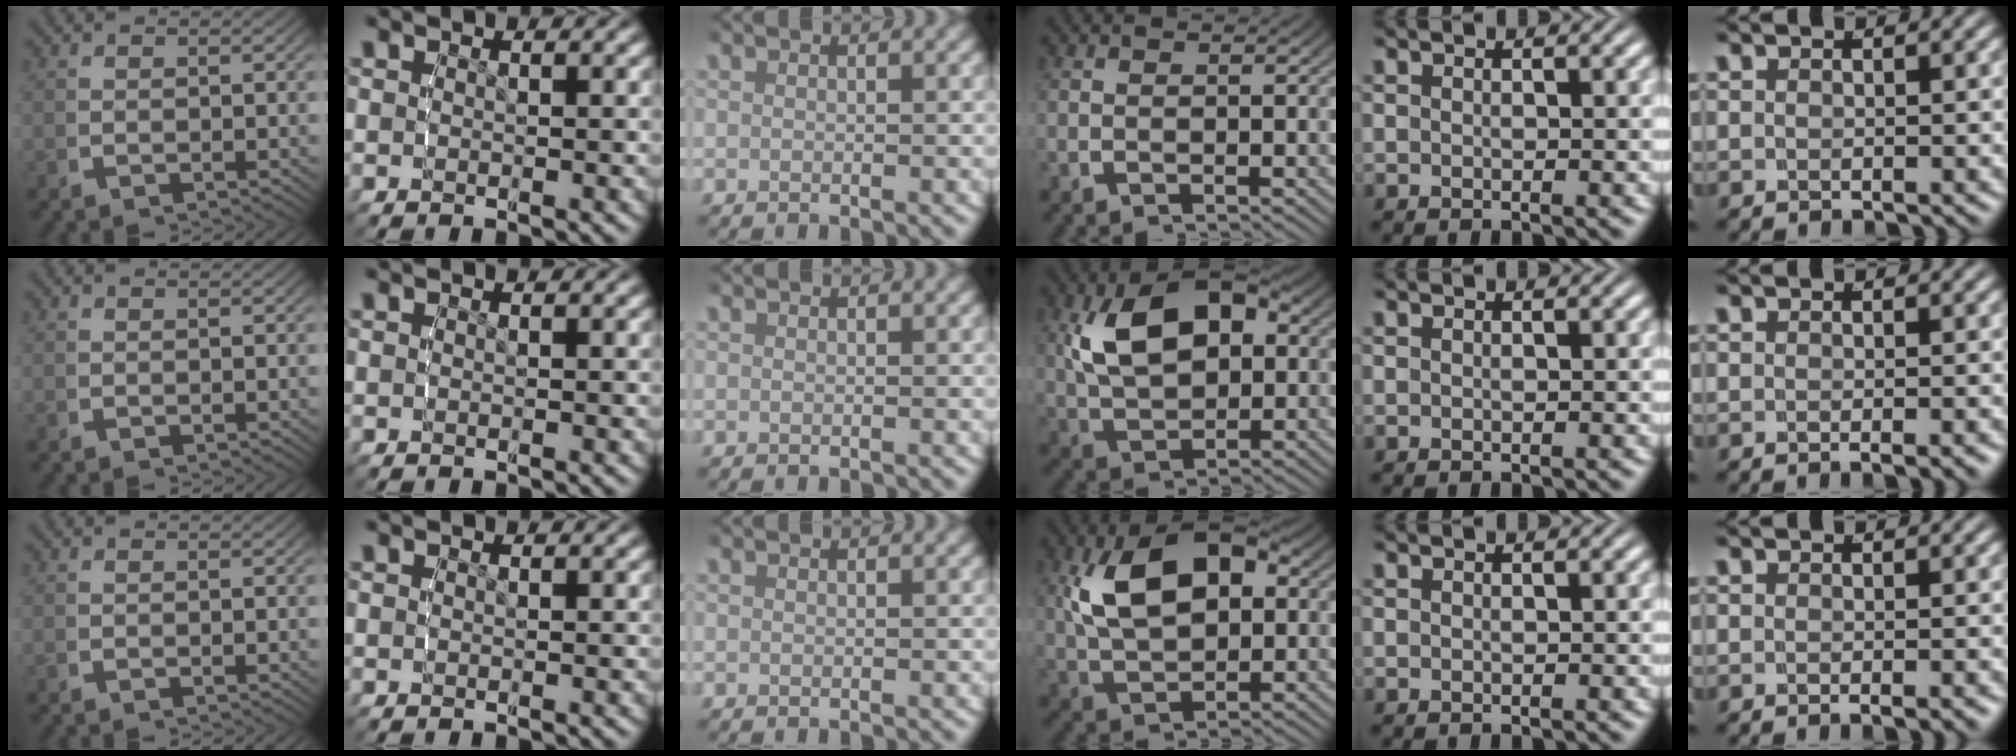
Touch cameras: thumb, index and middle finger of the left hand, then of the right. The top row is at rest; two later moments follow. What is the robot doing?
{"motion": "lift_and_place", "object": "lipstick"}